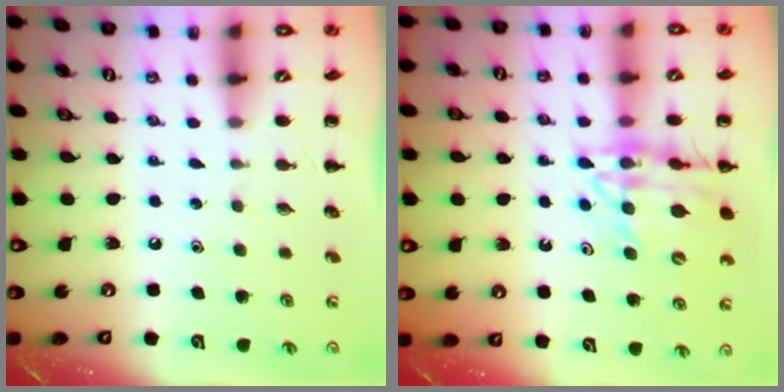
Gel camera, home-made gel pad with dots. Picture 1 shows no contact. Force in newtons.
{"total": 16.3, "press": 16.0, "slide": 3.3}